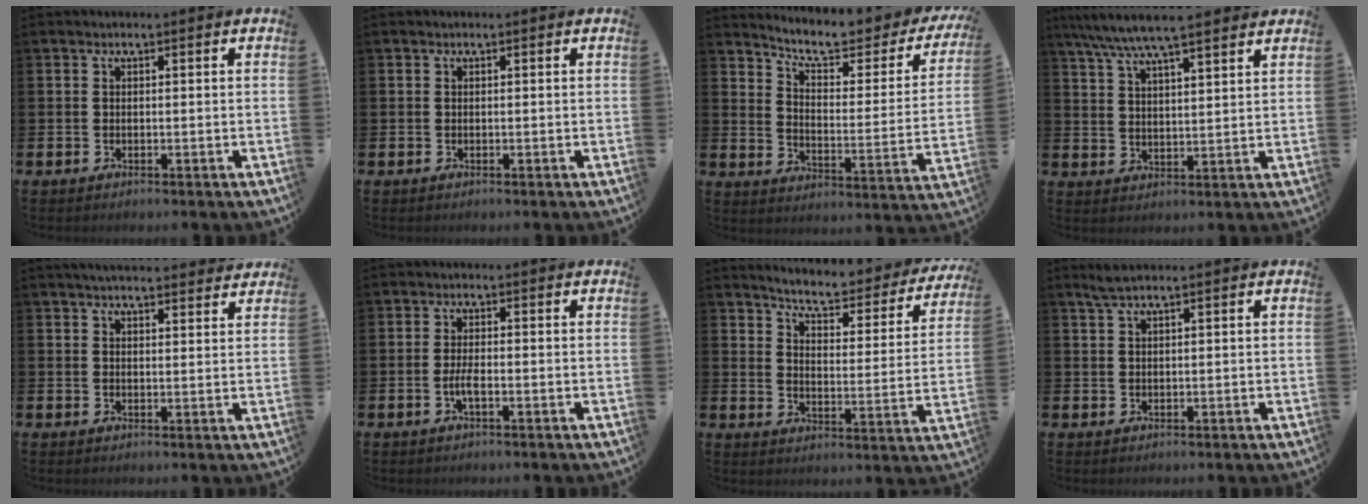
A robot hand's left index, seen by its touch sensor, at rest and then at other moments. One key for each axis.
{"total": 0.0}
{"total": 7.1, "fx": 6.0, "fy": 1.8, "fz": 3.3, "tx": -0.078, "ty": -0.044, "tz": 0.095}
{"total": 7.3, "fx": 6.7, "fy": 0.6, "fz": 2.7, "tx": -0.076, "ty": -0.024, "tz": 0.121}
{"total": 3.8, "fx": 3.7, "fy": 0.6, "fz": 0.8, "tx": -0.011, "ty": -0.016, "tz": 0.065}
{"total": 2.2, "fx": -0.7, "fy": 0.6, "fz": 2.0, "tx": -0.040, "ty": 0.004, "tz": -0.012}
{"total": 5.6, "fx": 5.4, "fy": 0.7, "fz": 1.5, "tx": -0.050, "ty": -0.048, "tz": 0.084}
{"total": 2.1, "fx": 1.7, "fy": 0.2, "fz": 1.3, "tx": -0.029, "ty": 0.005, "tz": 0.030}